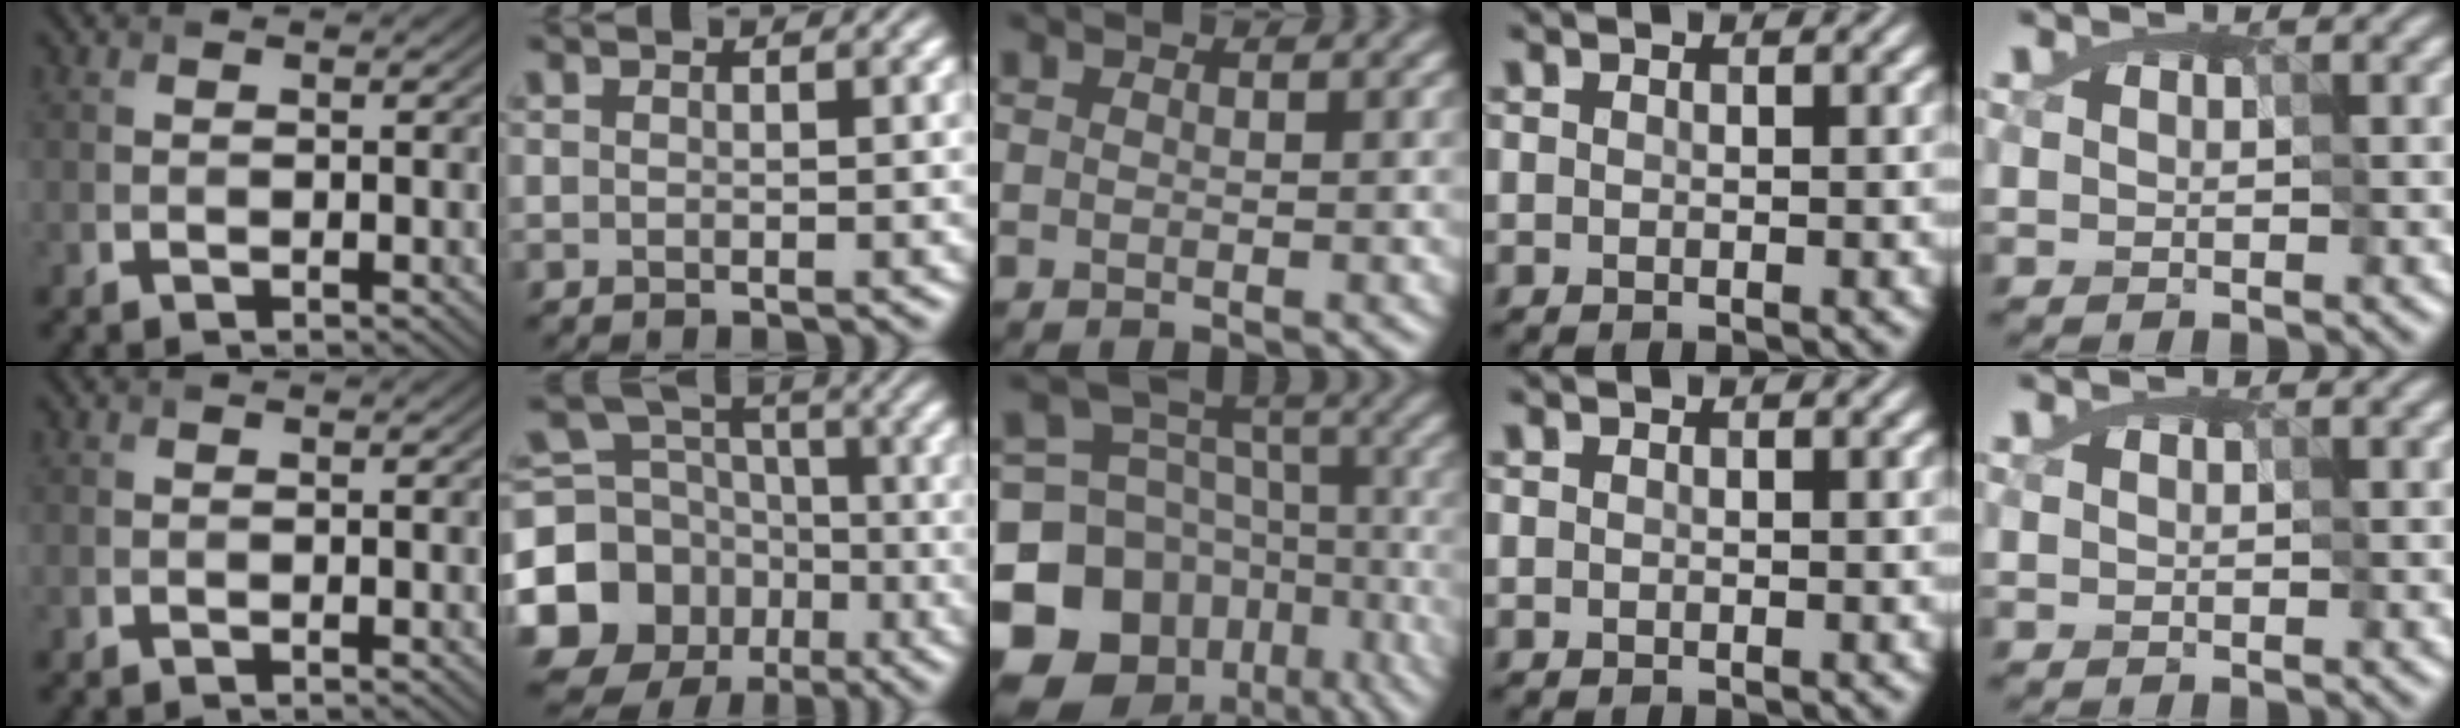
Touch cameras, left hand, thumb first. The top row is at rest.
{"index": {"total": 12.2, "force": [-5.0, 10.4, 3.8], "torque": [-0.097, -0.027, -0.114]}, "middle": {"total": 15.4, "force": [-7.8, 11.7, 6.2], "torque": [-0.156, -0.017, -0.112]}}